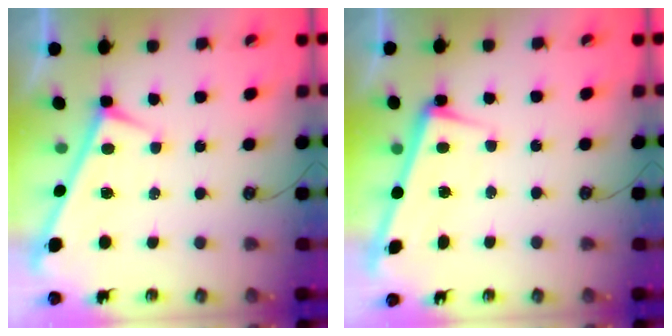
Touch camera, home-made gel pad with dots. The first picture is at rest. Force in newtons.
{"total": 2.2, "press": 2.1, "slide": 0.9}